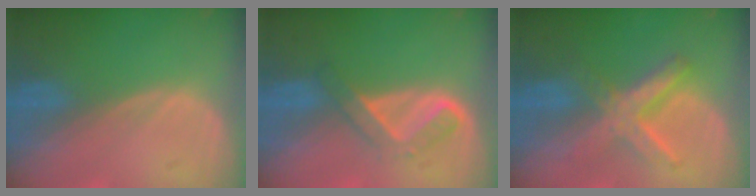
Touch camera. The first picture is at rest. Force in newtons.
{"total": 5.2, "press": 4.4, "slide": 2.9}
{"total": 6.6, "press": 6.6, "slide": 0.2}